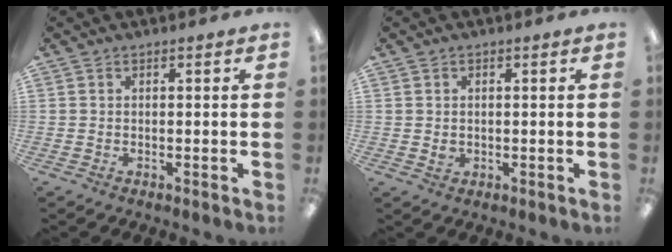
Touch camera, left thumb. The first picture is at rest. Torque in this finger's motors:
{"motor_torque": [-0.14, 0.14, 0.10, -0.13, 0.00]}